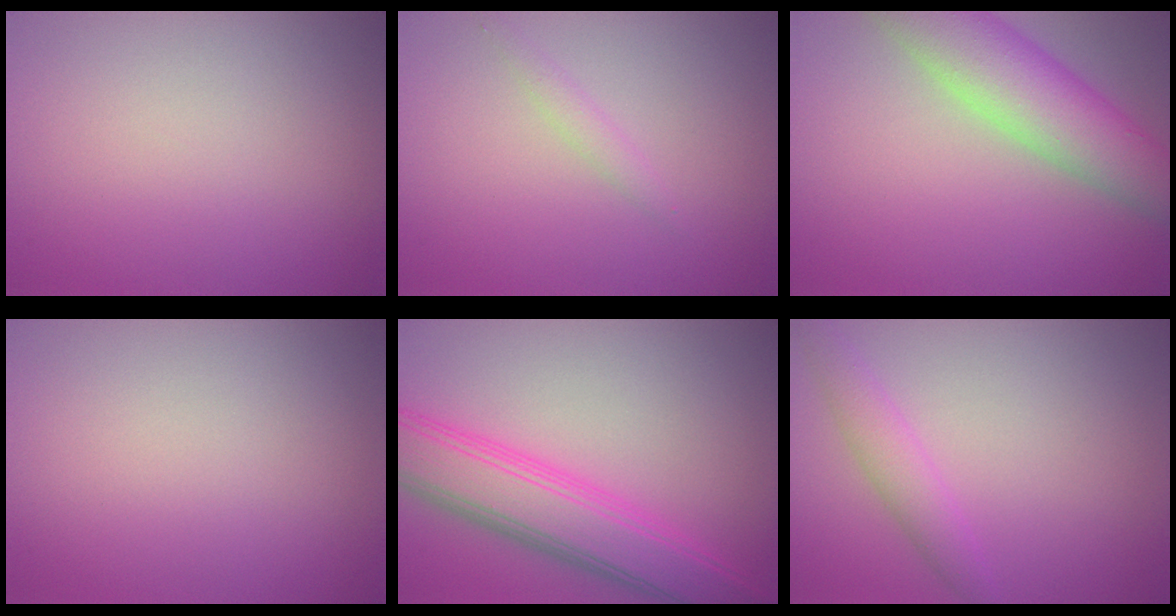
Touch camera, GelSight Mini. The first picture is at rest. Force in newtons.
{"total": 1.0, "press": 1.0, "slide": 0.0}
{"total": 7.3, "press": 7.3, "slide": 0.3}
{"total": 0.0}
{"total": 6.9, "press": 6.9, "slide": 0.1}
{"total": 2.3, "press": 2.3, "slide": 0.1}